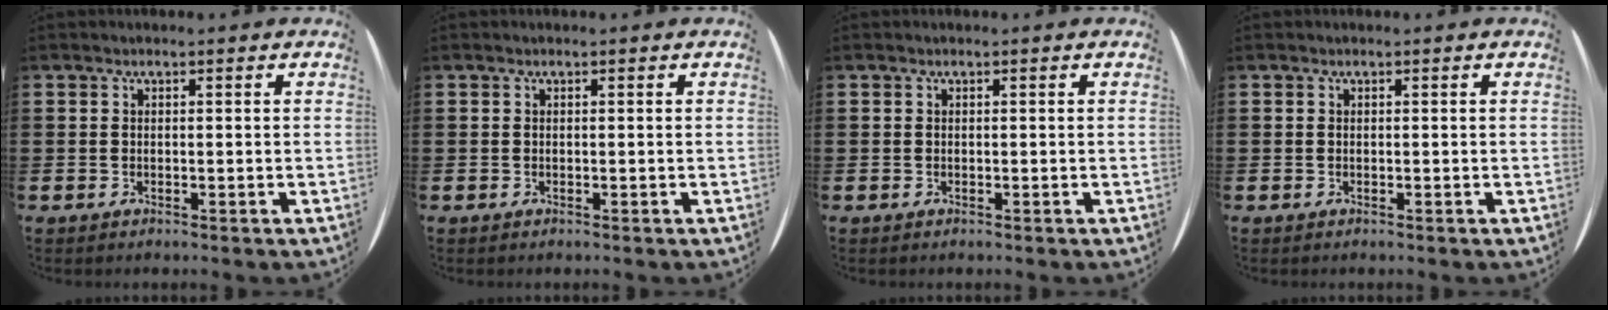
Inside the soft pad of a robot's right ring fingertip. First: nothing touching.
{"total": 0.0}
{"total": 0.0}
{"total": 0.0}